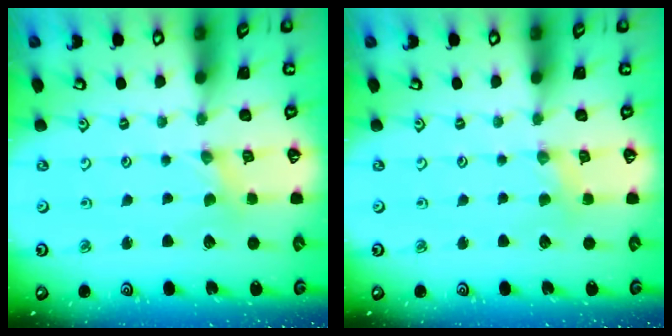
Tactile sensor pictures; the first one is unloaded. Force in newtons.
{"total": 2.4, "press": 2.4, "slide": 0.5}